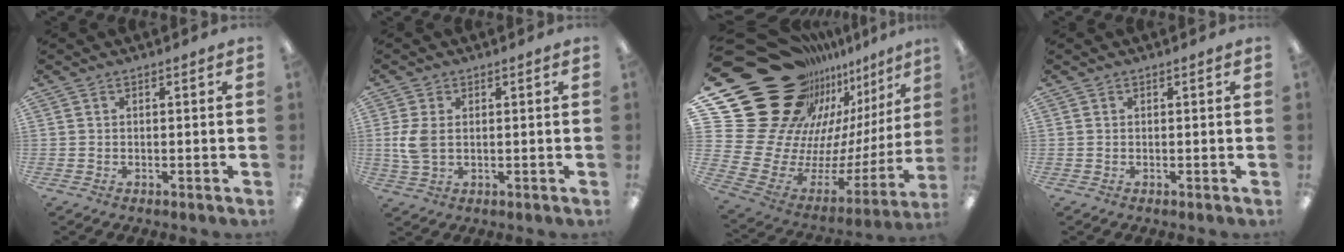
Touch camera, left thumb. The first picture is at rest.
{"total": 5.7, "force": [0.4, 3.7, 4.4], "torque": [-0.109, 0.000, 0.002]}
{"total": 32.8, "force": [16.5, 21.3, 18.7], "torque": [-0.302, -0.175, 0.379]}
{"total": 0.0}